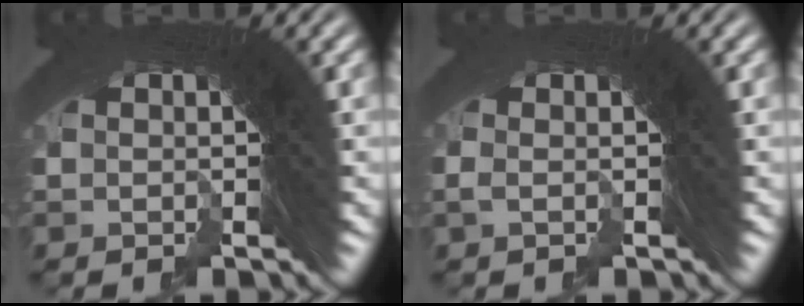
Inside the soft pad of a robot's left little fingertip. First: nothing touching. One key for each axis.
{"total": 1.0, "fx": 0.0, "fy": -0.3, "fz": 1.0, "tx": -0.006, "ty": 0.009, "tz": -0.006}